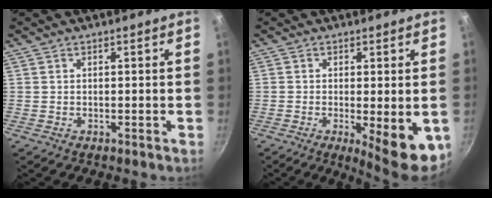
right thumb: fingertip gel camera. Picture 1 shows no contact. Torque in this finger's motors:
{"motor_torque": [-0.42, 0.61, 0.07, -0.02, 0.04]}